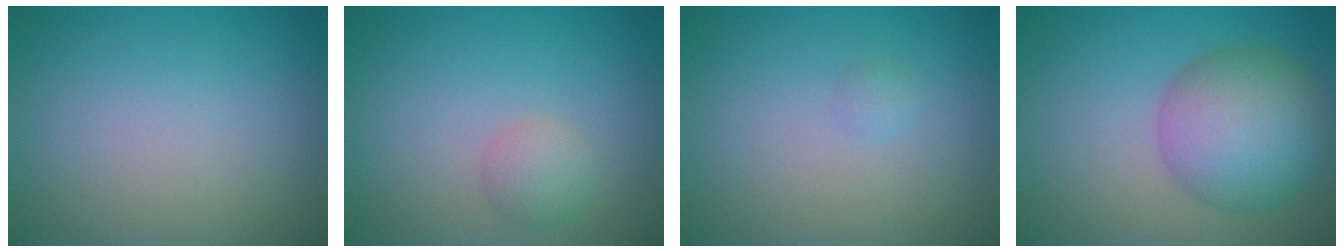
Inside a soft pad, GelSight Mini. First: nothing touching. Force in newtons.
{"total": 1.8, "press": 1.8, "slide": 0.1}
{"total": 0.6, "press": 0.6, "slide": 0.0}
{"total": 8.1, "press": 8.1, "slide": 0.2}